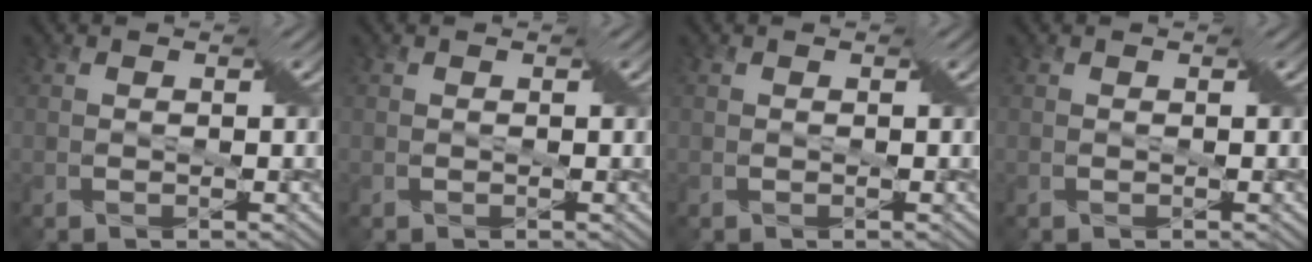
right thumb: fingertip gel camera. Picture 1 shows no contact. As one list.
[{"total": 0.0}, {"total": 0.0}, {"total": 0.0}]